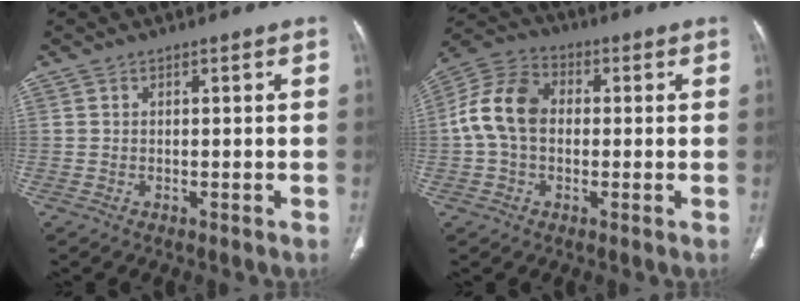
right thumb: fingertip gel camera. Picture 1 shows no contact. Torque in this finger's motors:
{"motor_torque": [-0.36, 0.78, 0.40, -0.36, 0.39]}